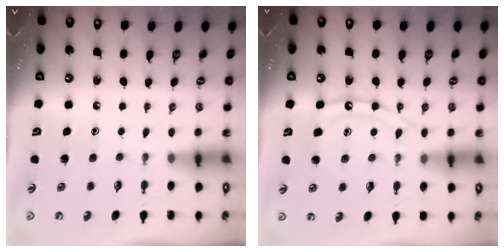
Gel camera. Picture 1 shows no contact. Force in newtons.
{"total": 11.8, "press": 11.7, "slide": 1.1}